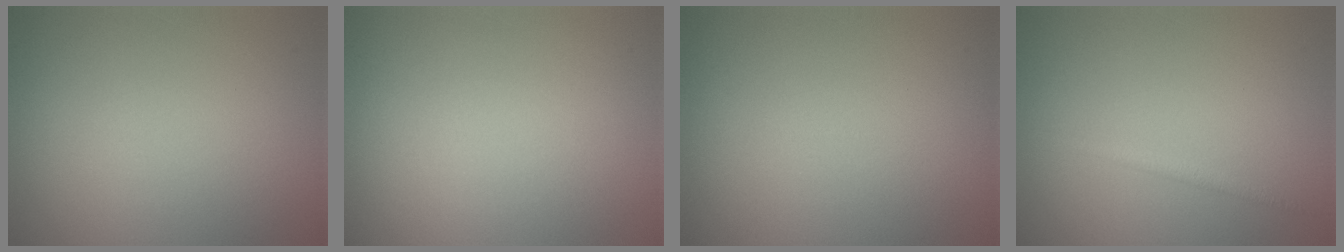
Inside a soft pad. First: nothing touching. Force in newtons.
{"total": 0.0}
{"total": 0.0}
{"total": 1.0, "press": 1.0, "slide": 0.0}